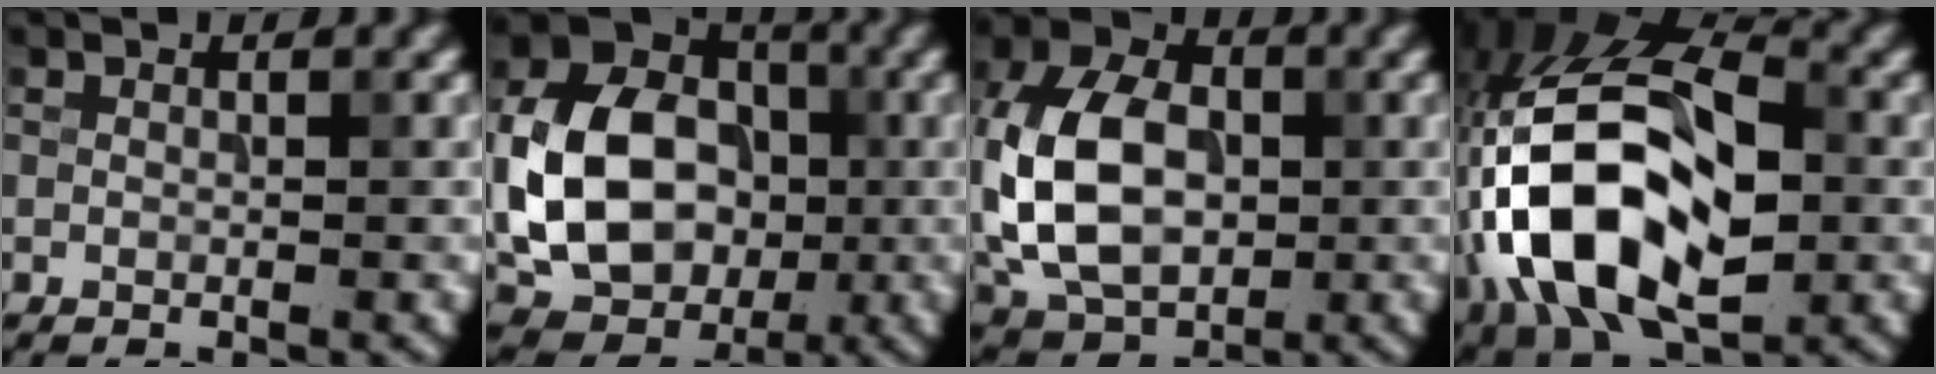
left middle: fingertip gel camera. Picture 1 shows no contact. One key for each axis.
{"total": 13.1, "fx": -1.1, "fy": 10.1, "fz": 8.2, "tx": -0.165, "ty": 0.002, "tz": -0.018}
{"total": 11.5, "fx": -0.5, "fy": 8.2, "fz": 8.1, "tx": -0.174, "ty": 0.015, "tz": -0.020}
{"total": 15.6, "fx": -3.7, "fy": 9.4, "fz": 11.8, "tx": -0.215, "ty": 0.003, "tz": -0.075}